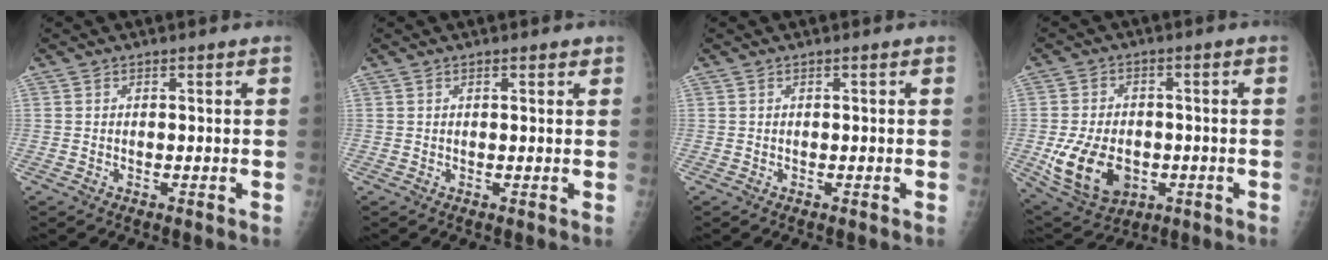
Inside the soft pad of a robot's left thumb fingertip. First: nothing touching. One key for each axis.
{"total": 1.0, "fx": 0.7, "fy": 0.5, "fz": 0.6, "tx": -0.003, "ty": -0.002, "tz": 0.007}
{"total": 0.0}
{"total": 13.3, "fx": -2.7, "fy": 9.5, "fz": 8.9, "tx": -0.144, "ty": 0.002, "tz": -0.028}